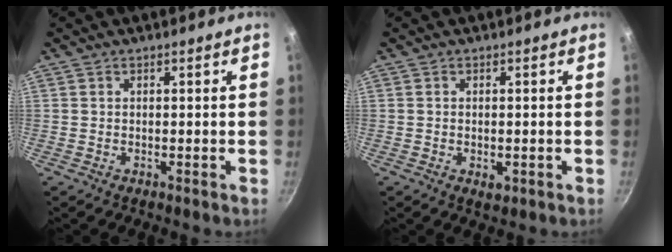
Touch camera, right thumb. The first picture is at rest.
{"total": 2.2, "force": [-0.5, 1.3, 1.7], "torque": [-0.024, -0.004, -0.007]}